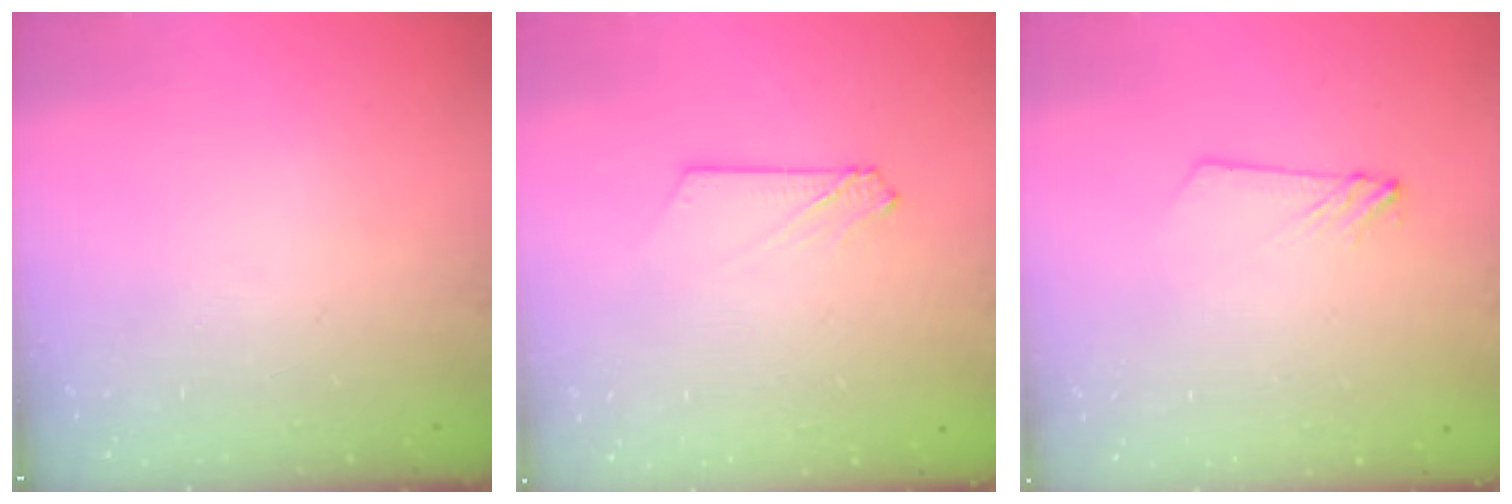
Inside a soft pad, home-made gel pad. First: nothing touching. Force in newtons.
{"total": 3.0, "press": 3.0, "slide": 0.4}
{"total": 2.8, "press": 2.8, "slide": 0.3}